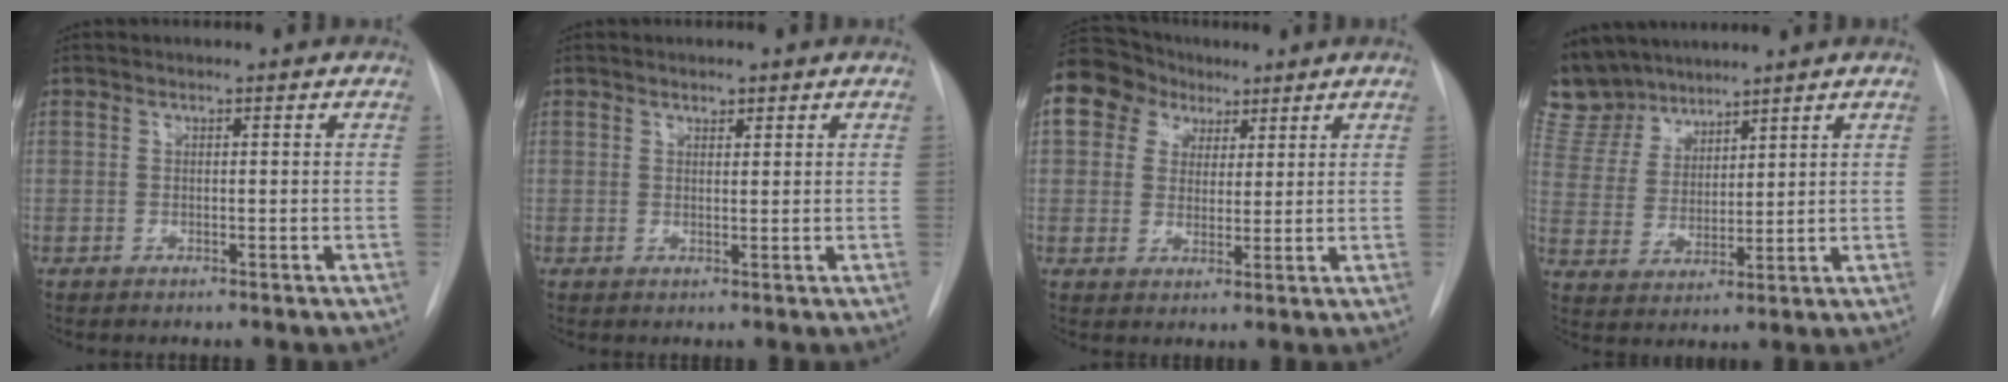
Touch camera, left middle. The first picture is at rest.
{"total": 1.2, "force": [0.9, 0.5, 0.6], "torque": [-0.009, -0.002, 0.012]}
{"total": 15.8, "force": [7.5, 12.7, 5.6], "torque": [-0.168, 0.078, 0.143]}
{"total": 10.4, "force": [9.4, 4.2, 1.5], "torque": [-0.045, 0.013, 0.200]}